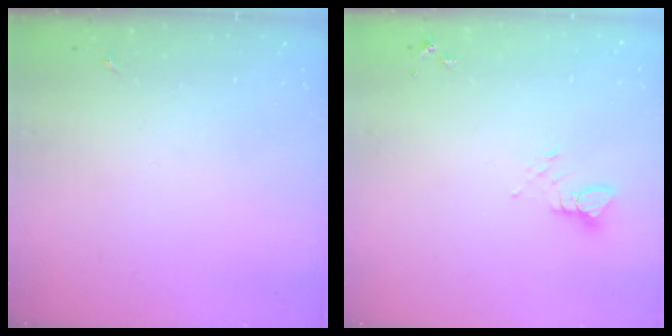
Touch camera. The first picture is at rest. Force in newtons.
{"total": 4.0, "press": 4.0, "slide": 0.1}